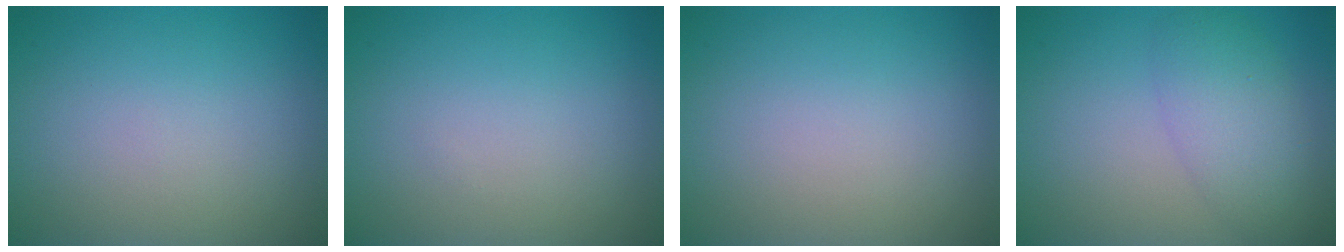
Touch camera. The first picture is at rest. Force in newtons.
{"total": 0.0}
{"total": 0.0}
{"total": 4.0, "press": 4.0, "slide": 0.3}